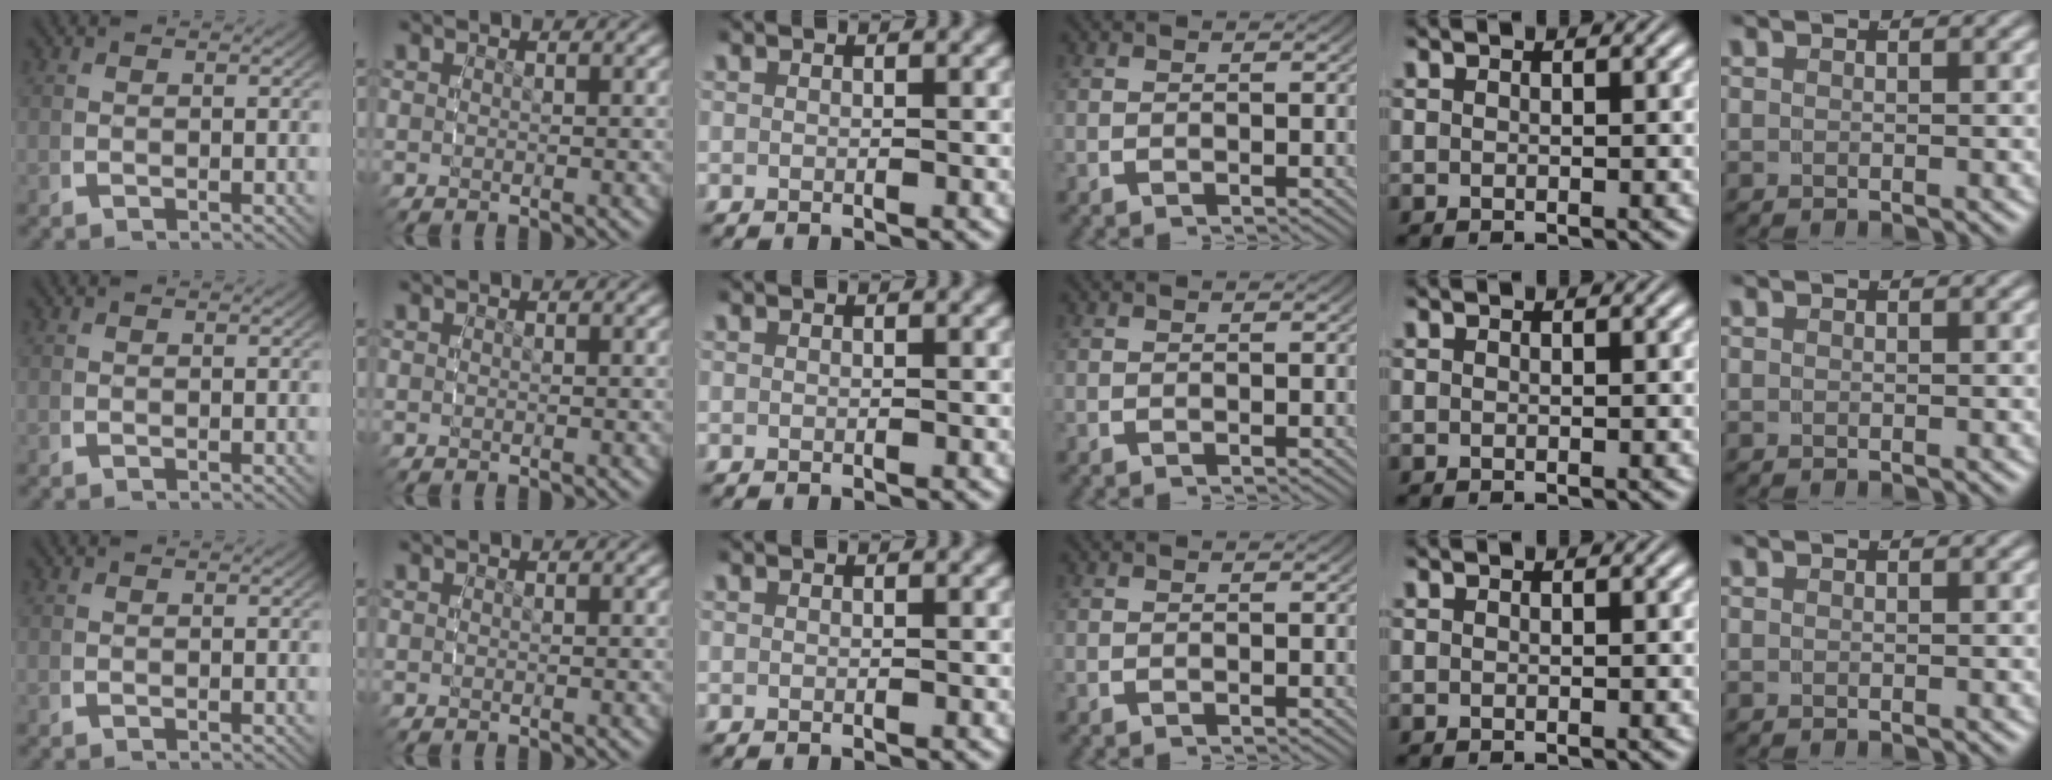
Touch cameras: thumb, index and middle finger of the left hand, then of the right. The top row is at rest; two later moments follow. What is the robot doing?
{"motion": "reach", "object": "markers"}